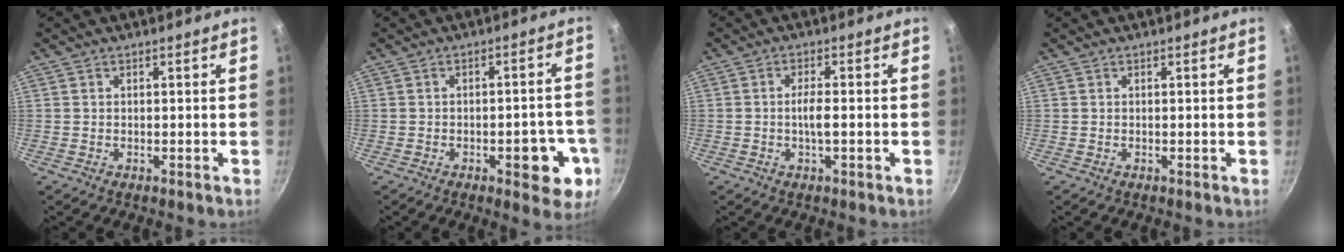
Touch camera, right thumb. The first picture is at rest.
{"total": 8.9, "force": [-3.2, 4.1, 7.2], "torque": [-0.062, 0.020, -0.038]}
{"total": 3.2, "force": [-0.7, 0.7, 3.0], "torque": [-0.060, 0.007, -0.015]}
{"total": 0.0}